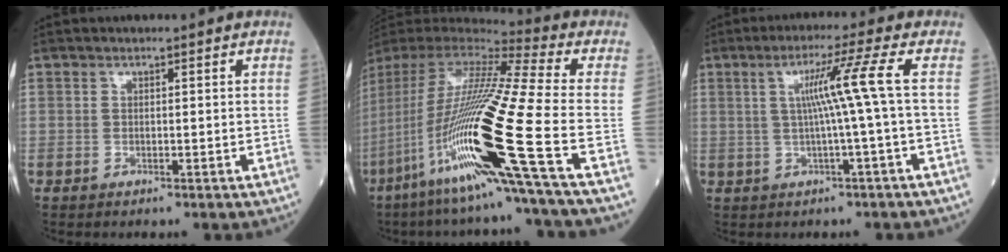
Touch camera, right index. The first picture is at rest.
{"total": 27.0, "force": [-9.9, -0.7, 25.1], "torque": [-0.491, -0.046, -0.194]}
{"total": 6.7, "force": [0.6, -2.2, 6.3], "torque": [-0.111, 0.013, 0.017]}